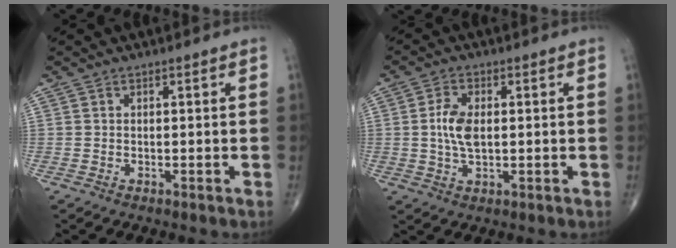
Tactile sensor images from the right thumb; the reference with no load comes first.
{"total": 5.8, "force": [0.3, 3.0, 4.9], "torque": [-0.102, 0.001, 0.003]}